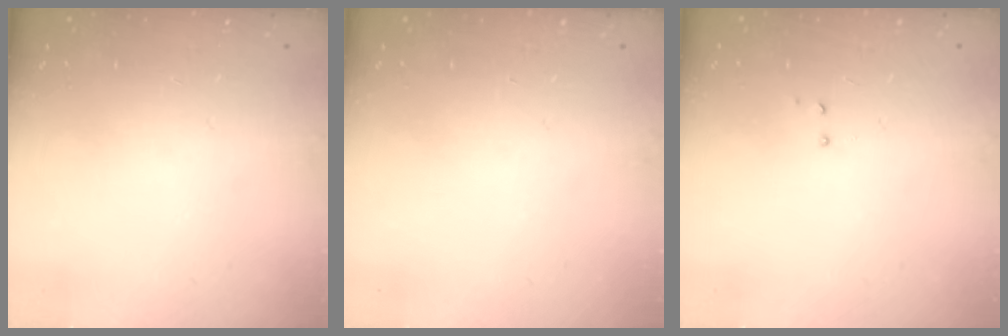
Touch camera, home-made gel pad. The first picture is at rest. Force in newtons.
{"total": 0.0}
{"total": 2.9, "press": 2.8, "slide": 0.6}